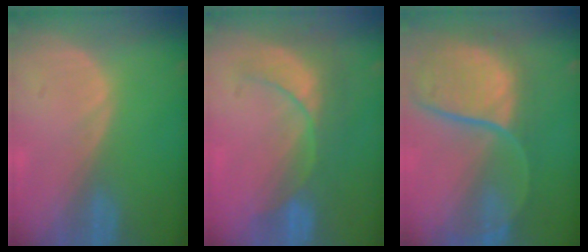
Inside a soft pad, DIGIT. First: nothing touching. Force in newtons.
{"total": 8.9, "press": 7.8, "slide": 4.2}
{"total": 12.1, "press": 9.9, "slide": 7.0}